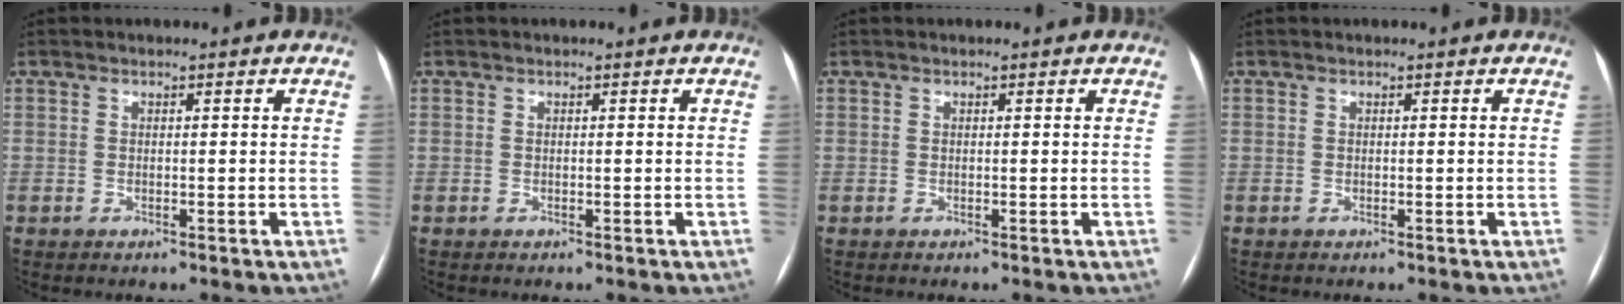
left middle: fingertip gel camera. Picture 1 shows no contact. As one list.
[{"total": 0.0}, {"total": 0.0}, {"total": 0.0}]